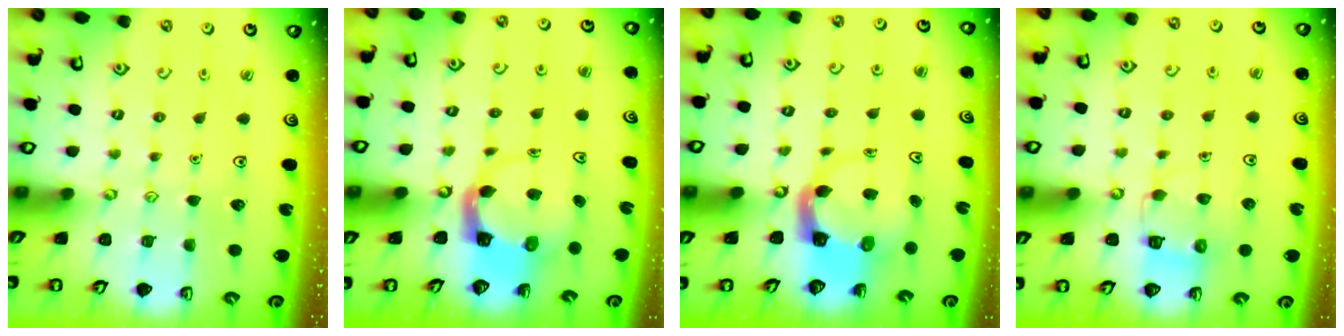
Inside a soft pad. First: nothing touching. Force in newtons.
{"total": 3.7, "press": 3.6, "slide": 0.6}
{"total": 3.9, "press": 3.9, "slide": 0.6}
{"total": 5.5, "press": 5.5, "slide": 0.3}